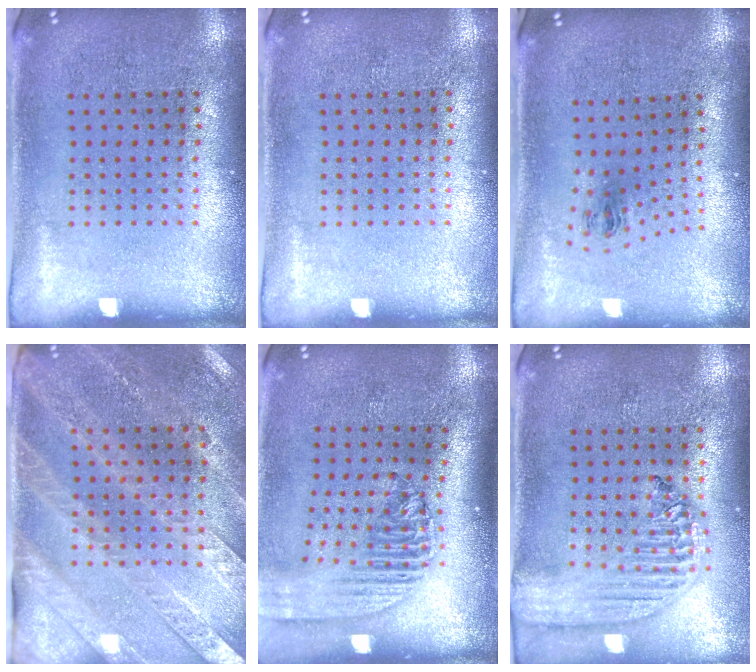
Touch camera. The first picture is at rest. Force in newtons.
{"total": 0.0}
{"total": 1.0, "press": 0.4, "slide": 0.9}
{"total": 2.9, "press": 2.7, "slide": 1.1}
{"total": 2.2, "press": 1.7, "slide": 1.3}
{"total": 2.2, "press": 1.9, "slide": 1.1}